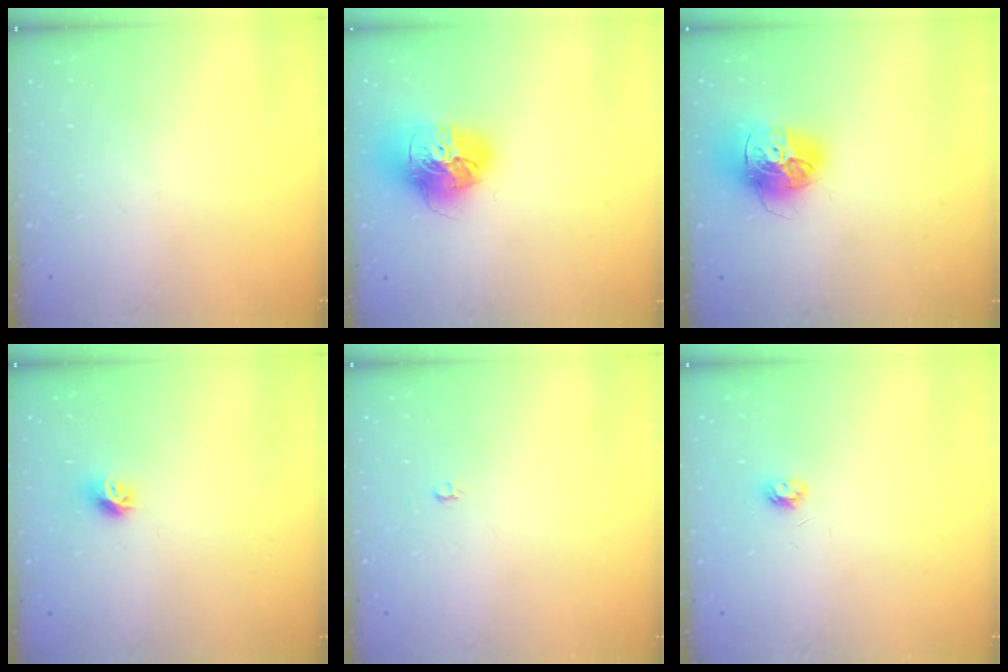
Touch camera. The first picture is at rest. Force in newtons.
{"total": 17.5, "press": 17.3, "slide": 2.0}
{"total": 17.1, "press": 17.0, "slide": 1.5}
{"total": 8.0, "press": 7.9, "slide": 0.6}
{"total": 2.2, "press": 2.2, "slide": 0.2}
{"total": 4.2, "press": 4.2, "slide": 0.6}